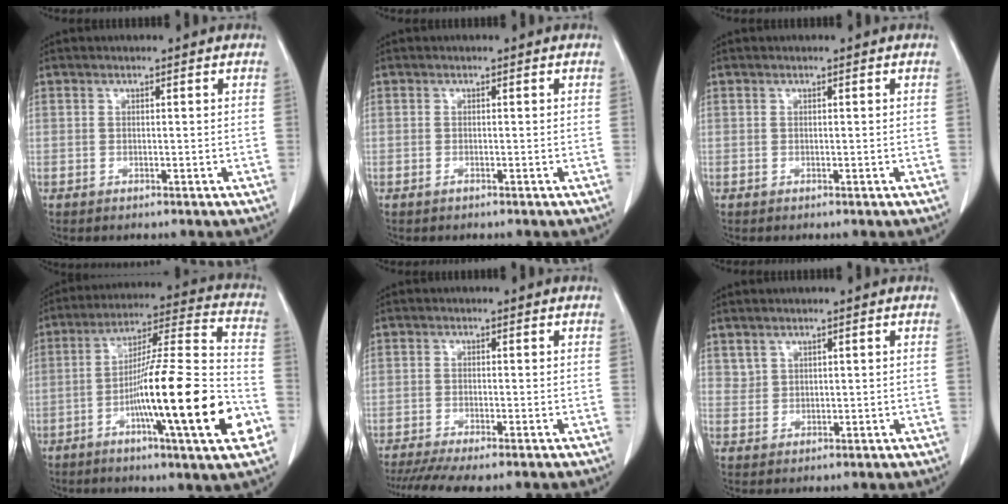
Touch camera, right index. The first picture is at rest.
{"total": 0.0}
{"total": 0.0}
{"total": 22.1, "force": [-7.0, 0.8, 20.9], "torque": [-0.306, -0.005, -0.110]}
{"total": 7.0, "force": [-5.7, 0.4, 4.1], "torque": [-0.062, -0.012, -0.091]}
{"total": 1.8, "force": [1.4, 1.1, 0.1], "torque": [0.006, 0.005, 0.028]}